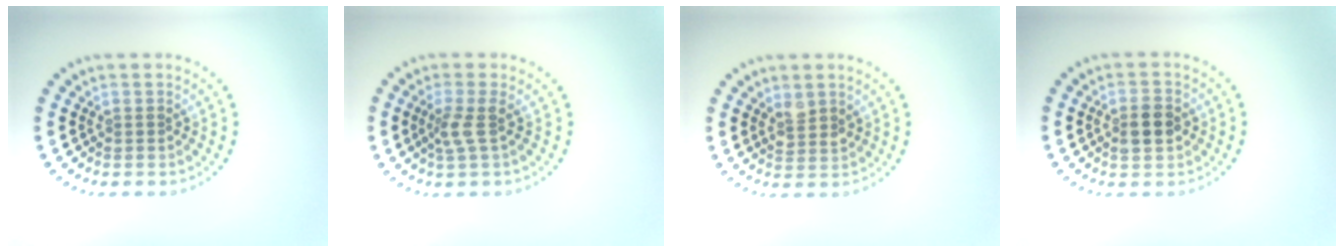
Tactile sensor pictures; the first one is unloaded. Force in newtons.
{"total": 1.9, "press": 1.3, "slide": 1.3}
{"total": 1.7, "press": 1.4, "slide": 0.9}
{"total": 2.9, "press": 2.9, "slide": 0.1}